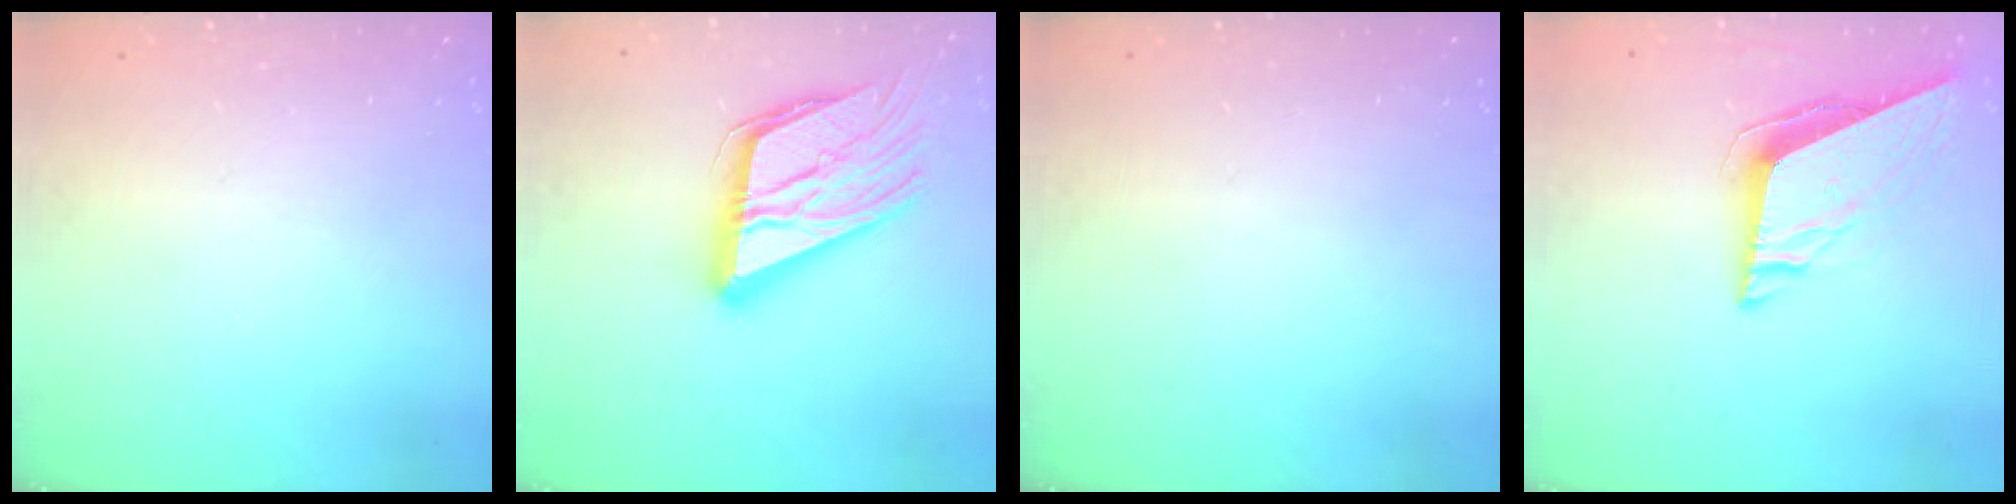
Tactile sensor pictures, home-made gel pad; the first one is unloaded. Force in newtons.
{"total": 20.2, "press": 20.1, "slide": 2.1}
{"total": 0.0}
{"total": 8.9, "press": 8.8, "slide": 1.2}